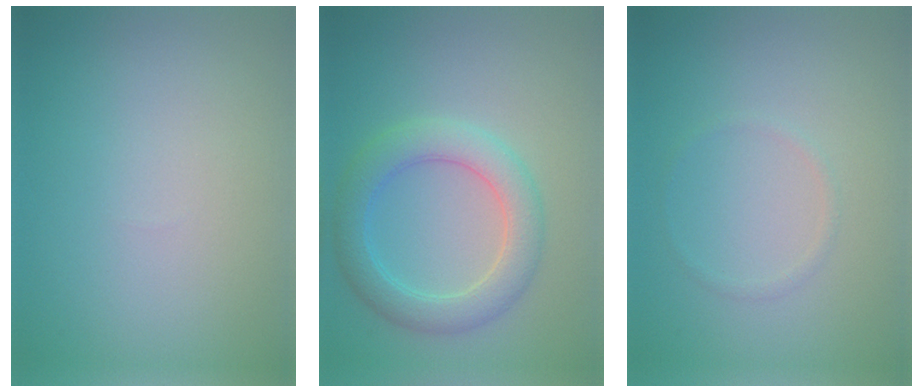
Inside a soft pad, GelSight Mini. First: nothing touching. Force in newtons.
{"total": 4.4, "press": 4.4, "slide": 0.4}
{"total": 0.6, "press": 0.6, "slide": 0.1}